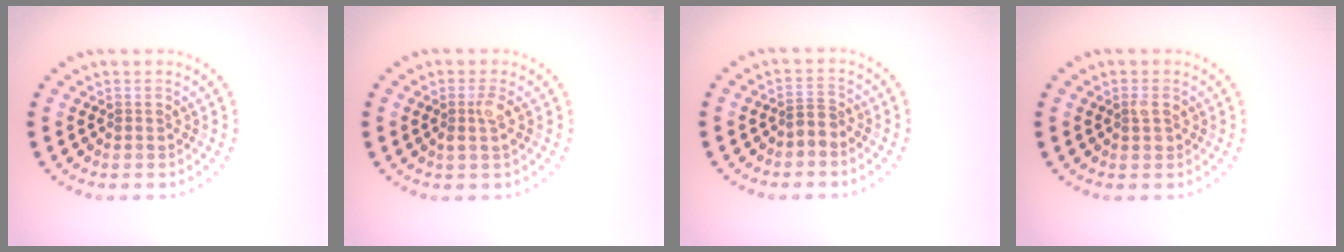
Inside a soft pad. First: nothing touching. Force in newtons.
{"total": 1.5, "press": 1.3, "slide": 0.8}
{"total": 1.2, "press": 0.8, "slide": 0.9}
{"total": 1.2, "press": 1.2, "slide": 0.1}